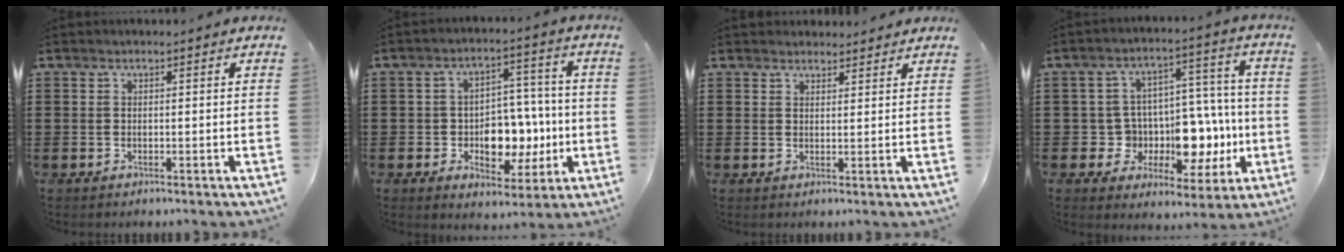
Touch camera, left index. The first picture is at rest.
{"total": 8.2, "force": [-1.2, 6.1, 5.2], "torque": [-0.080, 0.013, -0.020]}
{"total": 2.2, "force": [2.1, 0.6, -0.1], "torque": [-0.003, 0.001, 0.041]}
{"total": 10.3, "force": [-1.1, 8.5, 5.7], "torque": [-0.089, -0.001, -0.005]}